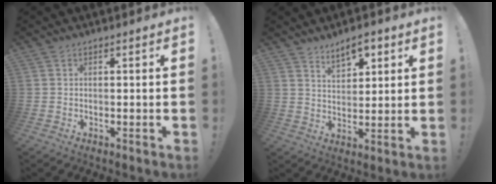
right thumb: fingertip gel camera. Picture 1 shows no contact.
{"total": 8.0, "force": [5.5, 4.0, 4.2], "torque": [-0.058, -0.023, 0.098]}